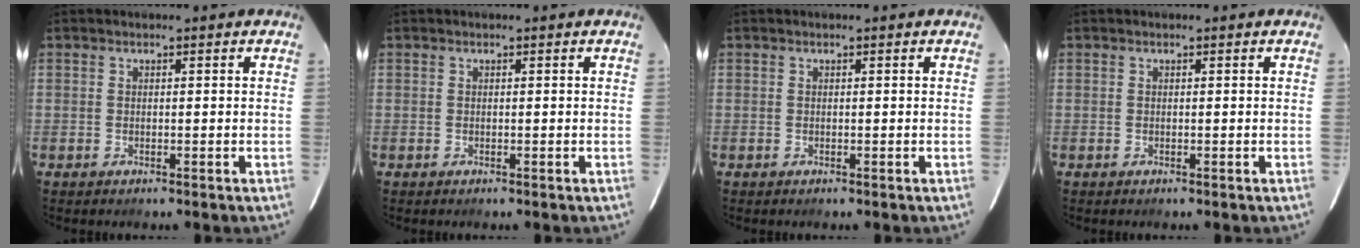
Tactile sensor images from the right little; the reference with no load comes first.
{"total": 0.0}
{"total": 0.0}
{"total": 0.0}